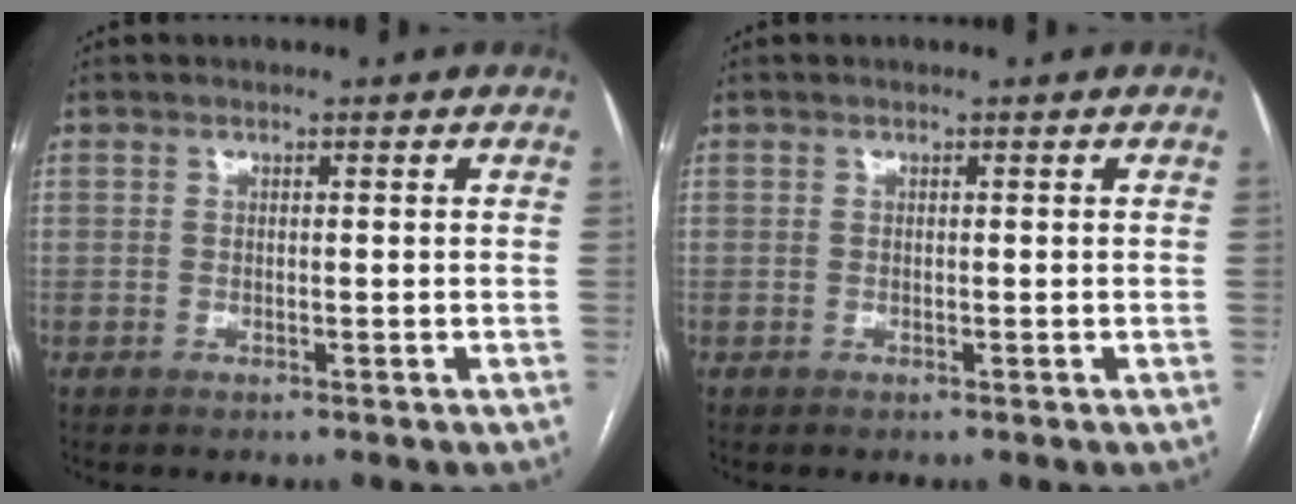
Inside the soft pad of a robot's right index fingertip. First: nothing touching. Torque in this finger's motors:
{"motor_torque": [0.00, 0.00, 0.00, 0.00]}